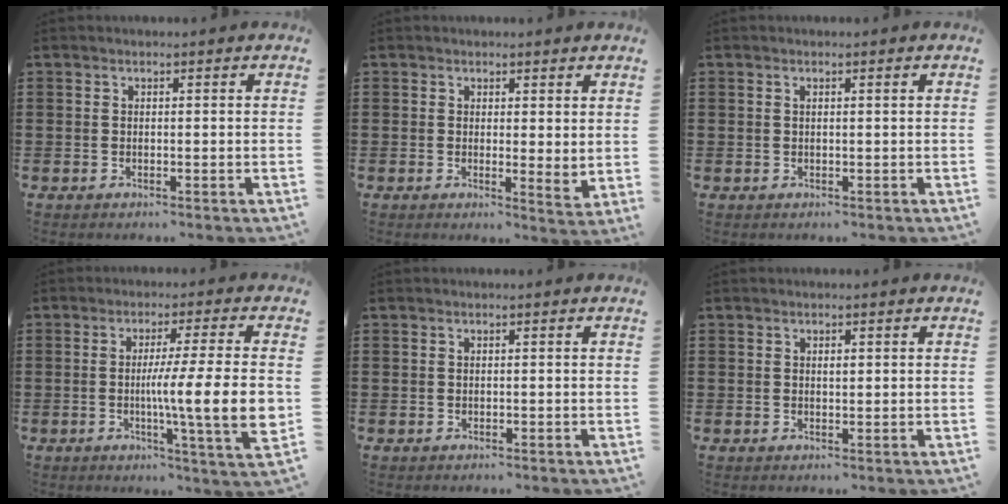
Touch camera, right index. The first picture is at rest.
{"total": 1.9, "force": [1.5, 0.5, 1.0], "torque": [-0.024, 0.004, 0.029]}
{"total": 0.7, "force": [0.3, 0.0, 0.6], "torque": [-0.014, 0.000, 0.006]}
{"total": 11.8, "force": [-0.9, 0.2, 11.8], "torque": [-0.201, -0.024, -0.024]}
{"total": 0.0}
{"total": 0.9, "force": [0.2, 0.4, 0.8], "torque": [-0.015, 0.002, 0.003]}